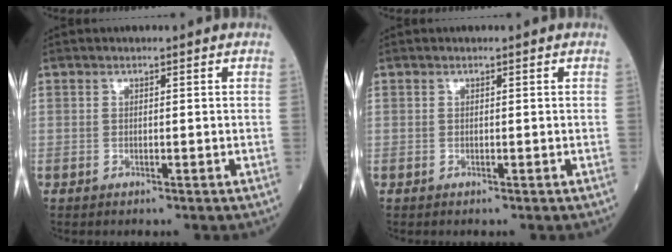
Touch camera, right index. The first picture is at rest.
{"total": 0.0}